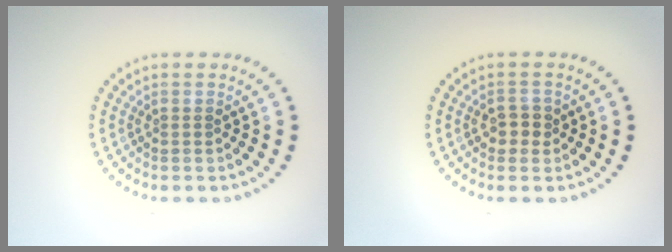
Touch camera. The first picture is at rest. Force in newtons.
{"total": 1.8, "press": 1.7, "slide": 0.6}